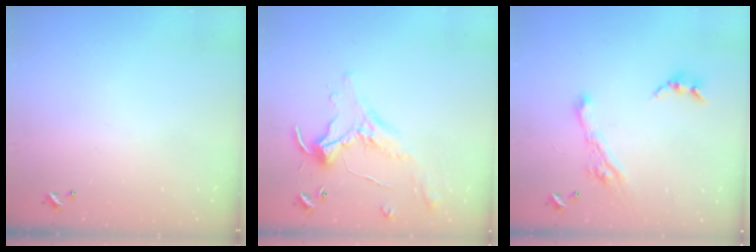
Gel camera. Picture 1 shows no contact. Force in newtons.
{"total": 0.7, "press": 0.5, "slide": 0.4}
{"total": 7.7, "press": 7.7, "slide": 1.0}